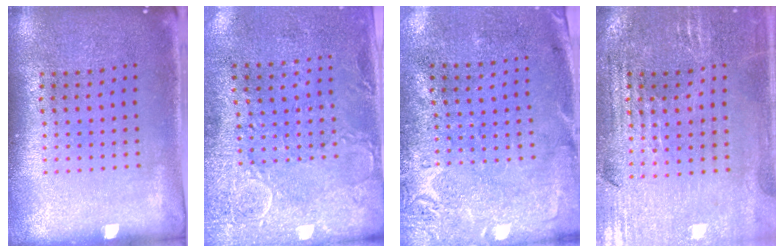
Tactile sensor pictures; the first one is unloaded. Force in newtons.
{"total": 3.1, "press": 2.3, "slide": 2.0}
{"total": 2.8, "press": 2.2, "slide": 1.8}
{"total": 1.8, "press": 1.7, "slide": 0.4}